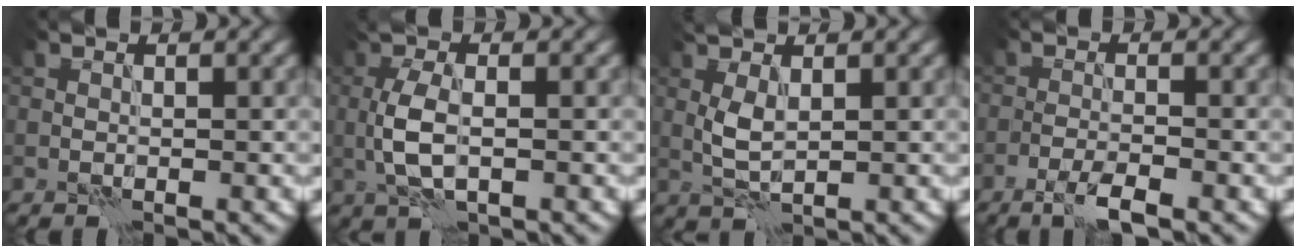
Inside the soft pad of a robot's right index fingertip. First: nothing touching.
{"total": 4.3, "force": [-0.1, 1.7, 4.0], "torque": [-0.093, 0.002, -0.002]}
{"total": 2.6, "force": [0.6, 0.9, 2.3], "torque": [-0.057, 0.004, 0.017]}
{"total": 2.5, "force": [-1.7, 0.2, 1.9], "torque": [-0.038, 0.000, -0.038]}